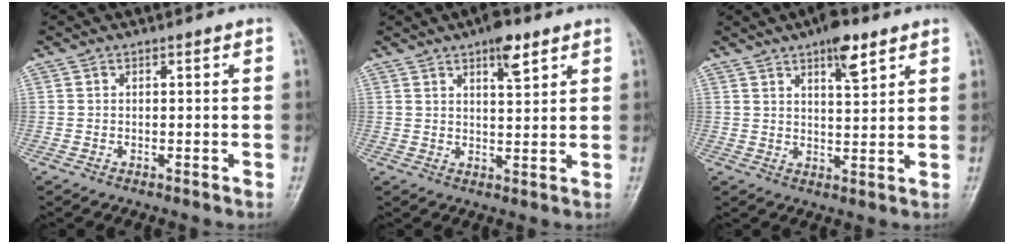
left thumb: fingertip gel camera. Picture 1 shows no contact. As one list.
[{"total": 5.6, "force": [3.4, 1.8, 3.9], "torque": [-0.051, -0.016, 0.051]}, {"total": 6.9, "force": [4.2, 2.2, 4.9], "torque": [-0.064, -0.021, 0.063]}]